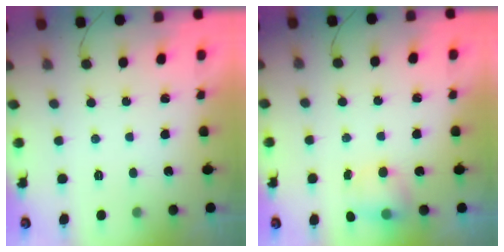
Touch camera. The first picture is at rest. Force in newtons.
{"total": 5.2, "press": 5.2, "slide": 0.7}